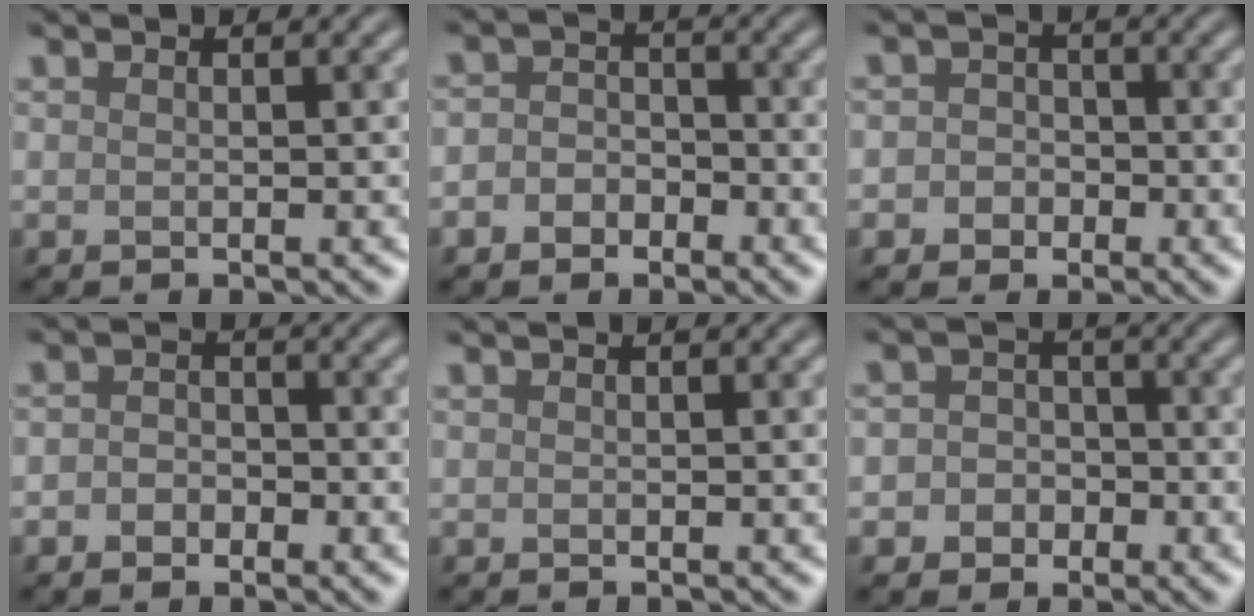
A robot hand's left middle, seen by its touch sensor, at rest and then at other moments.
{"total": 2.6, "force": [-1.3, 2.0, 1.1], "torque": [-0.004, 0.004, -0.037]}
{"total": 2.6, "force": [-0.6, 2.4, 0.9], "torque": [0.011, 0.002, -0.029]}
{"total": 2.0, "force": [-0.8, 1.5, 1.0], "torque": [-0.016, 0.001, -0.022]}
{"total": 0.0}
{"total": 3.5, "force": [-1.0, 3.1, 1.1], "torque": [0.011, 0.007, -0.036]}